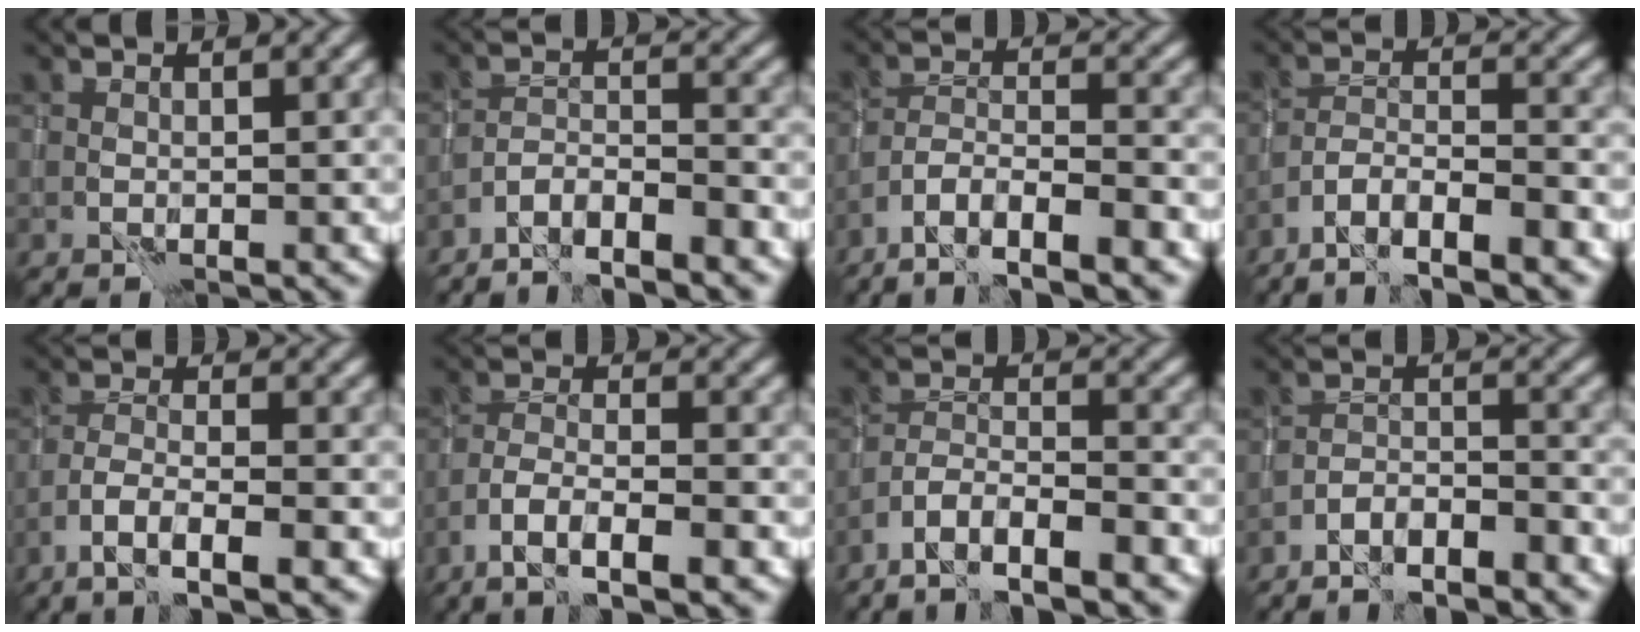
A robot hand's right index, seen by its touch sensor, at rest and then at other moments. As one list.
[{"total": 4.4, "force": [-3.8, 0.4, 2.0], "torque": [-0.037, 0.004, -0.071]}, {"total": 6.6, "force": [-5.0, 1.3, 4.1], "torque": [-0.069, 0.005, -0.090]}, {"total": 6.0, "force": [-4.7, 0.9, 3.6], "torque": [-0.059, 0.005, -0.085]}, {"total": 4.6, "force": [-2.9, 0.7, 3.5], "torque": [-0.066, 0.002, -0.053]}, {"total": 5.5, "force": [-3.6, 1.1, 4.1], "torque": [-0.075, 0.002, -0.065]}, {"total": 5.3, "force": [-4.3, 0.8, 3.1], "torque": [-0.052, 0.003, -0.078]}, {"total": 3.6, "force": [-3.2, 0.5, 1.7], "torque": [-0.030, 0.007, -0.058]}]